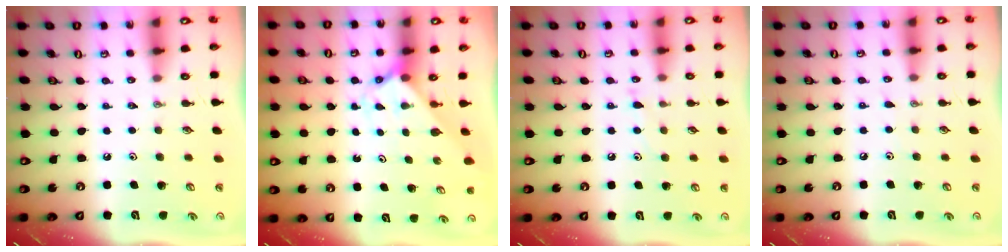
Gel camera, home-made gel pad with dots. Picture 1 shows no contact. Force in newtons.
{"total": 2.2, "press": 2.2, "slide": 0.2}
{"total": 5.5, "press": 5.5, "slide": 0.6}
{"total": 2.7, "press": 2.6, "slide": 0.3}